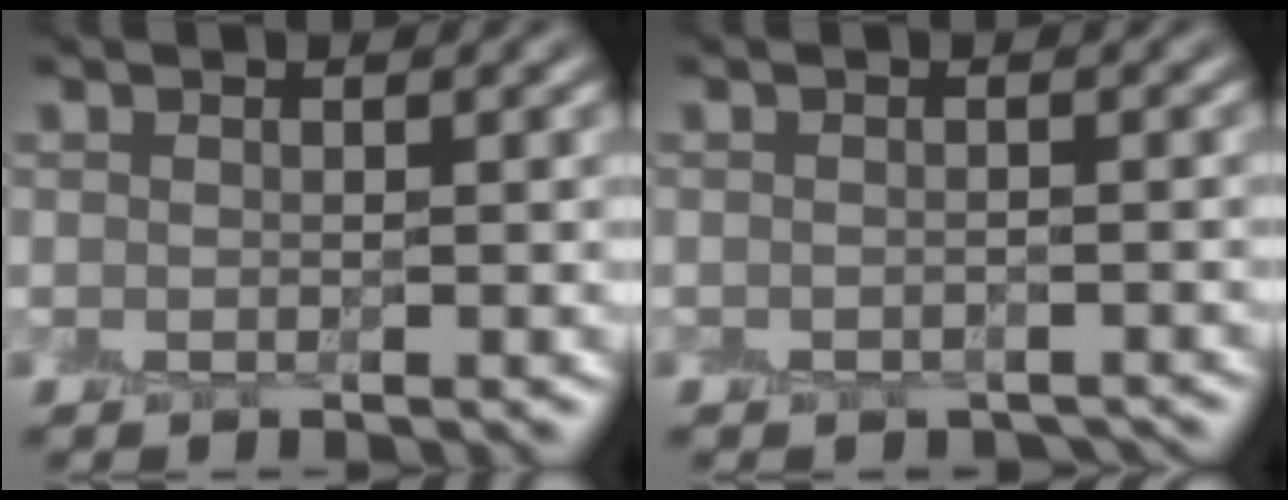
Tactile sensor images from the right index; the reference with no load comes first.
{"total": 1.2, "force": [-1.1, 0.4, 0.1], "torque": [0.001, -0.011, -0.017]}